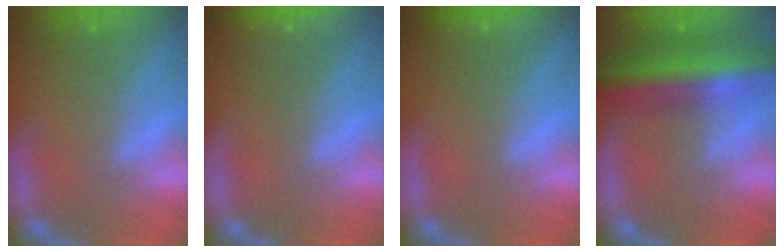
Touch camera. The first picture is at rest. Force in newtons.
{"total": 5.0}
{"total": 1.4}
{"total": 10.0}